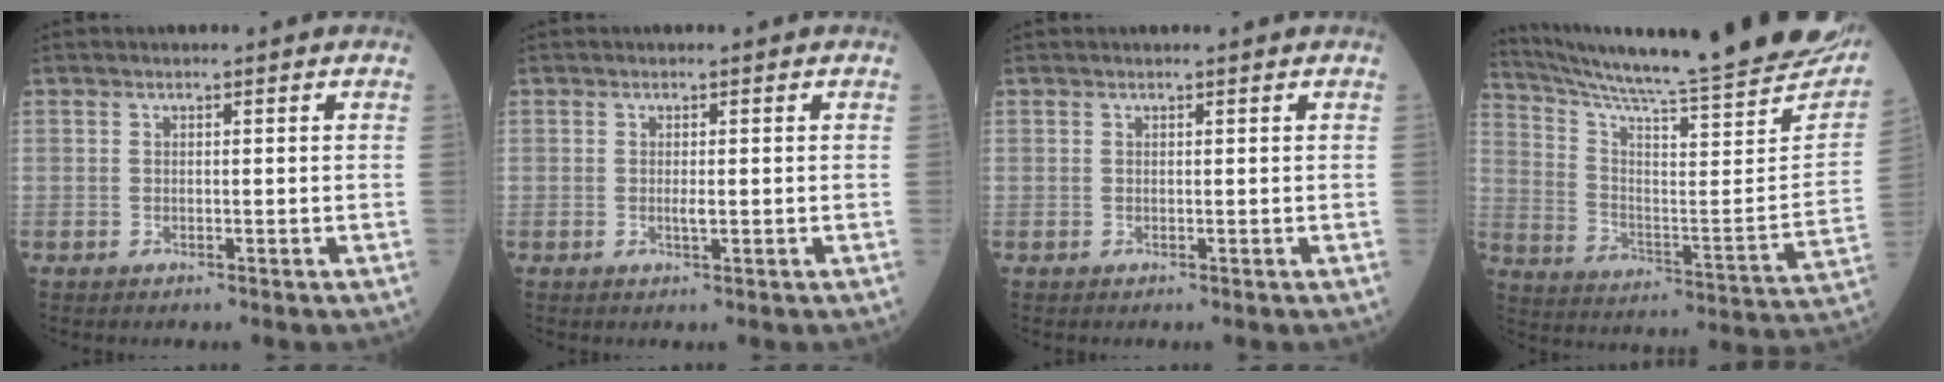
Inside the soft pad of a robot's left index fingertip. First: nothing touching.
{"total": 0.9, "force": [0.1, 0.1, 0.9], "torque": [-0.022, -0.003, 0.003]}
{"total": 1.5, "force": [1.3, -0.1, 0.5], "torque": [-0.007, 0.010, 0.020]}
{"total": 29.2, "force": [25.8, 0.7, 13.8], "torque": [-0.228, -0.108, 0.350]}